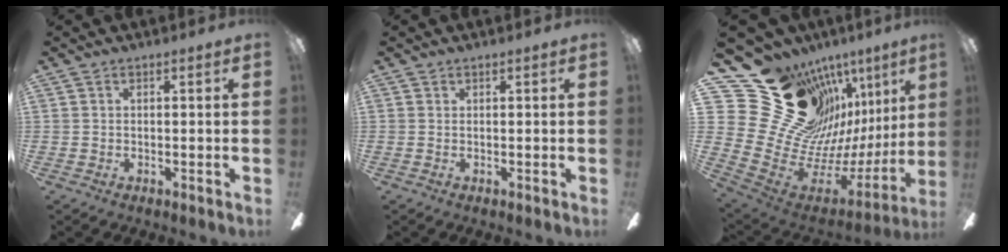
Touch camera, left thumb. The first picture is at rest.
{"total": 0.0}
{"total": 26.7, "force": [15.5, 17.0, 13.6], "torque": [-0.224, -0.148, 0.341]}